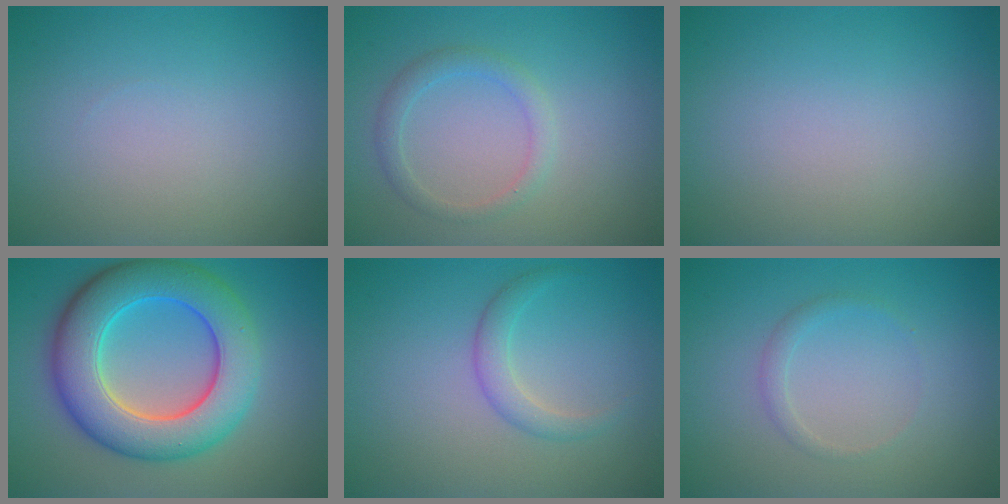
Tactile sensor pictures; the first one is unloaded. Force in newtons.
{"total": 1.9, "press": 1.9, "slide": 0.1}
{"total": 0.0}
{"total": 9.7, "press": 9.7, "slide": 0.2}
{"total": 1.9, "press": 1.9, "slide": 0.2}
{"total": 1.1, "press": 1.1, "slide": 0.0}